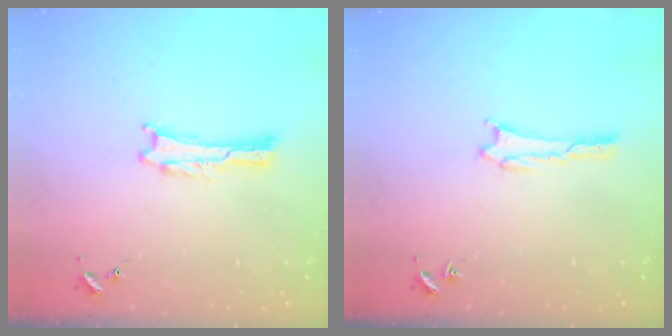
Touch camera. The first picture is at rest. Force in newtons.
{"total": 0.9, "press": 0.8, "slide": 0.1}